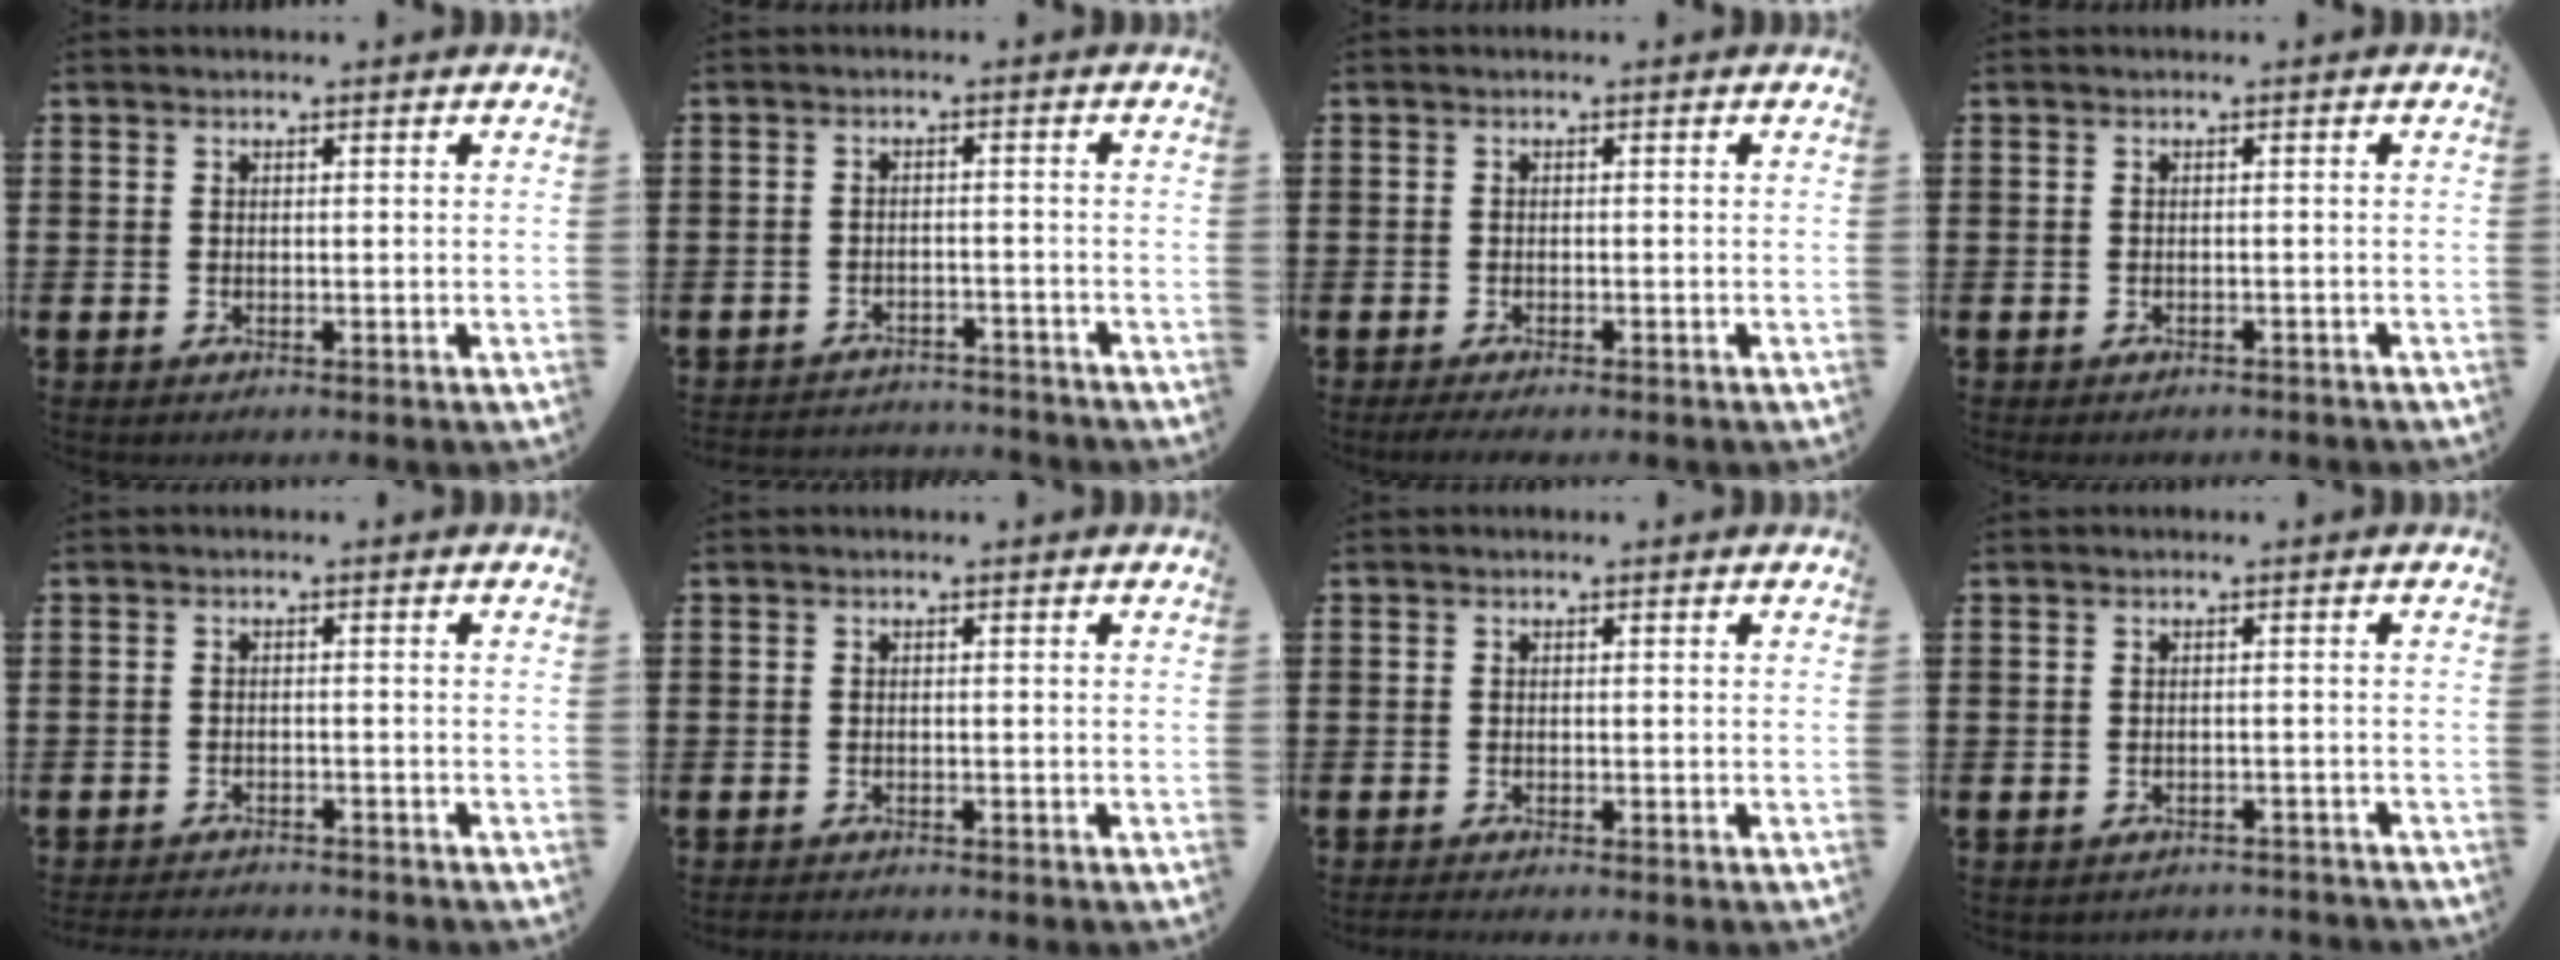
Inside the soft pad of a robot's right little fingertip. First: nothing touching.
{"total": 2.4, "force": [-2.3, 0.1, -0.3], "torque": [-0.003, 0.003, -0.053]}
{"total": 1.0, "force": [-0.7, 0.2, 0.6], "torque": [-0.013, -0.002, -0.014]}
{"total": 0.6, "force": [-0.6, 0.1, 0.0], "torque": [-0.002, -0.002, -0.012]}
{"total": 1.7, "force": [-1.7, 0.0, -0.1], "torque": [-0.003, 0.002, -0.036]}
{"total": 0.6, "force": [-0.6, 0.1, 0.1], "torque": [-0.004, -0.001, -0.013]}
{"total": 0.6, "force": [-0.6, 0.0, 0.3], "torque": [-0.005, -0.003, -0.012]}
{"total": 1.0, "force": [-1.0, 0.1, 0.0], "torque": [-0.003, 0.001, -0.022]}